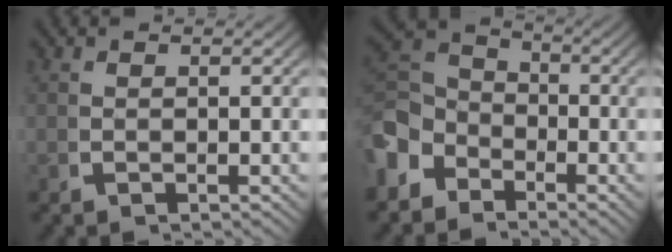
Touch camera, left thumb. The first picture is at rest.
{"total": 7.2, "force": [-0.8, 5.9, 4.0], "torque": [-0.080, -0.018, -0.013]}